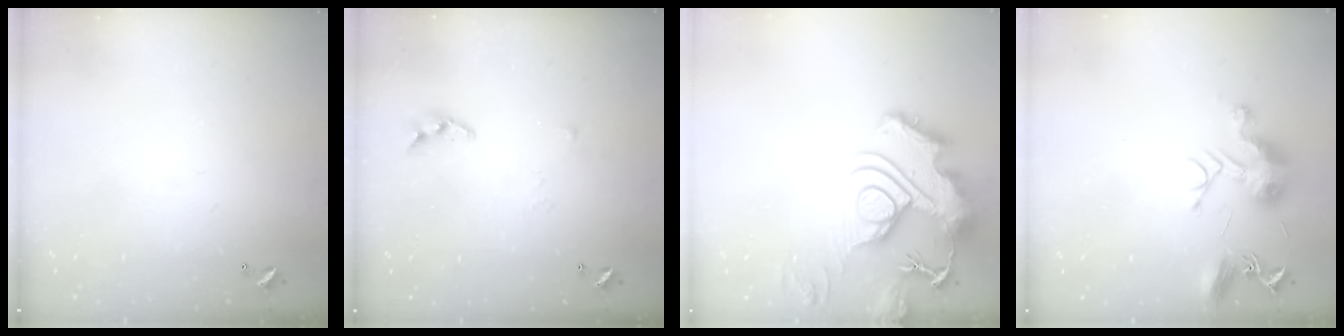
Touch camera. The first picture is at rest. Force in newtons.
{"total": 3.3, "press": 3.3, "slide": 0.4}
{"total": 17.0, "press": 16.9, "slide": 1.8}
{"total": 9.6, "press": 9.6, "slide": 0.4}